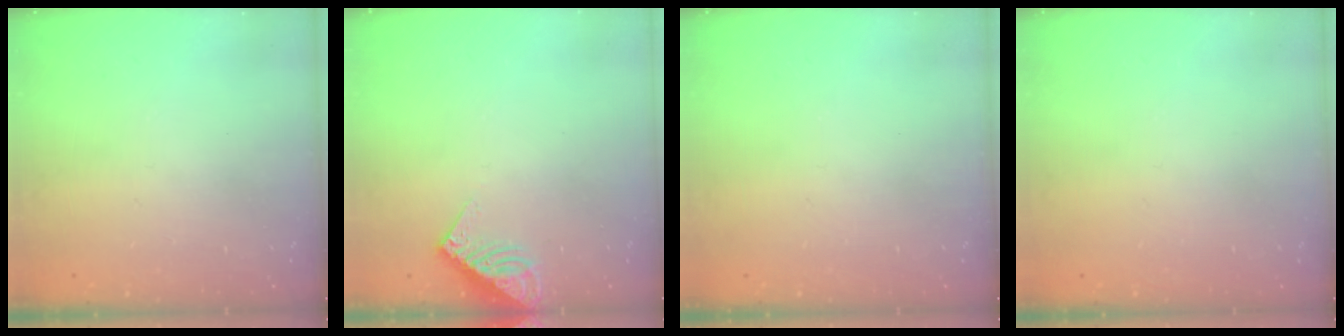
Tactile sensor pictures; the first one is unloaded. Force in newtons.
{"total": 8.7, "press": 8.6, "slide": 1.0}
{"total": 0.0}
{"total": 0.0}